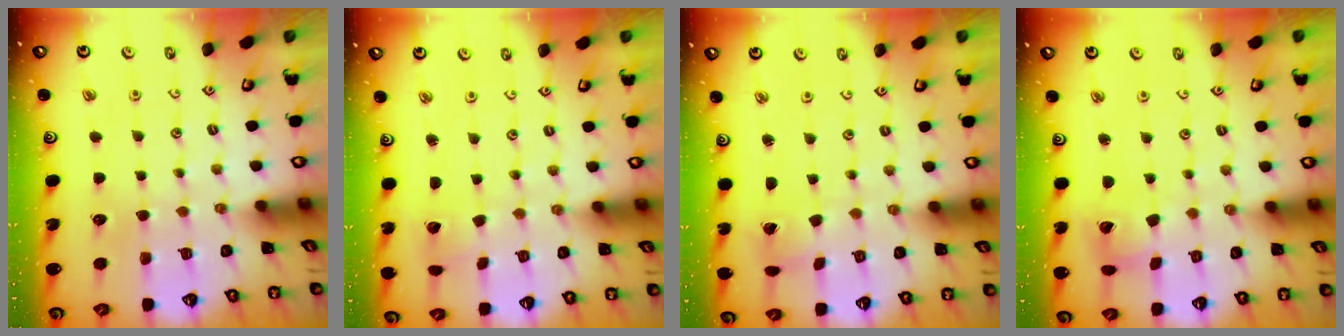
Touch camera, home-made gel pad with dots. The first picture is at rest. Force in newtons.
{"total": 2.2, "press": 2.2, "slide": 0.2}
{"total": 1.2, "press": 1.2, "slide": 0.1}
{"total": 7.6, "press": 7.5, "slide": 0.9}